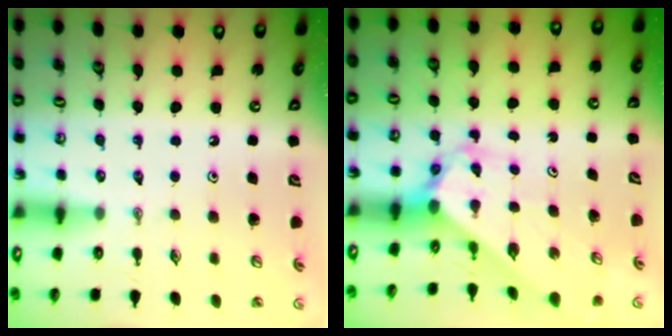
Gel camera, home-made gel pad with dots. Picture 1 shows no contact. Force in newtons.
{"total": 2.6, "press": 2.6, "slide": 0.2}